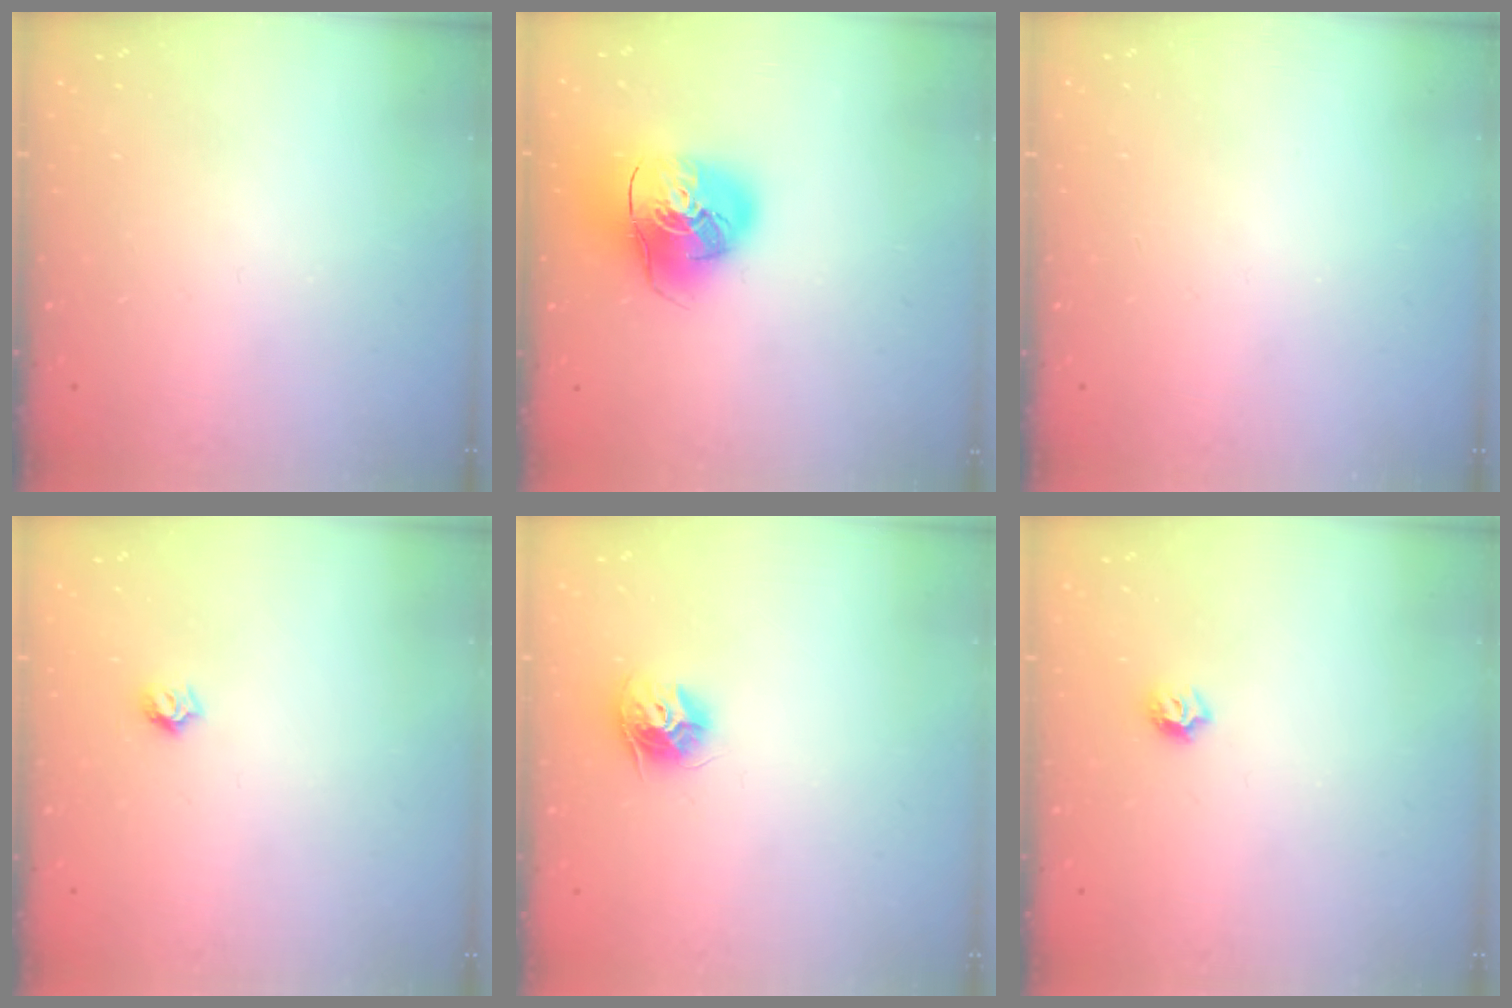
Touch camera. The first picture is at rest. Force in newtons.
{"total": 16.2, "press": 16.0, "slide": 2.4}
{"total": 0.0}
{"total": 5.1, "press": 5.1, "slide": 0.4}
{"total": 9.5, "press": 9.5, "slide": 0.3}
{"total": 5.5, "press": 5.4, "slide": 0.7}